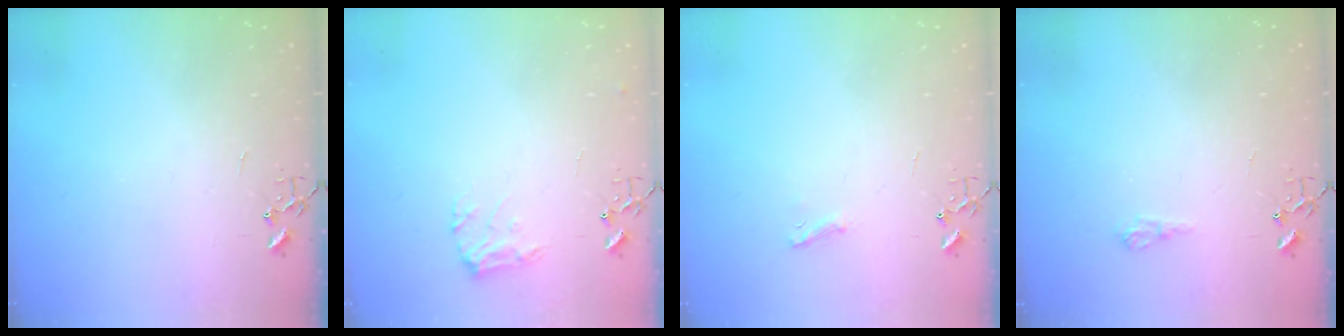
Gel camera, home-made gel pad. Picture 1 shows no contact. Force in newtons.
{"total": 7.9, "press": 7.9, "slide": 0.1}
{"total": 5.5, "press": 5.5, "slide": 0.7}
{"total": 6.1, "press": 6.1, "slide": 0.7}